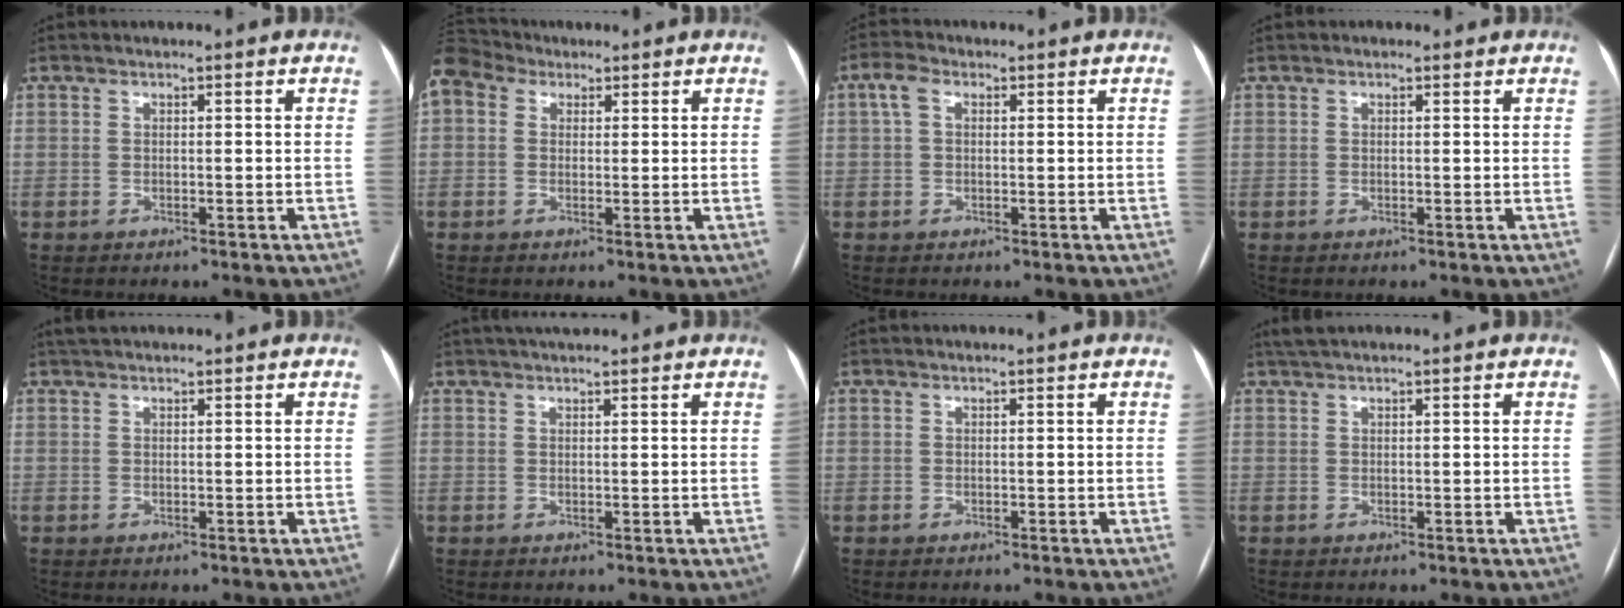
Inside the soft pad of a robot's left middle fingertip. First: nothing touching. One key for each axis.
{"total": 7.1, "fx": 4.0, "fy": 5.0, "fz": 3.1, "tx": -0.080, "ty": 0.049, "tz": 0.079}
{"total": 2.8, "fx": 0.8, "fy": 1.6, "fz": 2.2, "tx": -0.054, "ty": 0.024, "tz": 0.018}
{"total": 0.6, "fx": 0.4, "fy": 0.4, "fz": 0.0, "tx": -0.004, "ty": 0.004, "tz": 0.004}
{"total": 2.5, "fx": 2.2, "fy": 0.7, "fz": 1.0, "tx": -0.017, "ty": 0.029, "tz": 0.038}
{"total": 4.4, "fx": 3.8, "fy": 0.9, "fz": 2.2, "tx": -0.029, "ty": 0.034, "tz": 0.058}
{"total": 0.0}
{"total": 2.1, "fx": 1.8, "fy": 0.0, "fz": 1.1, "tx": -0.019, "ty": 0.021, "tz": 0.034}